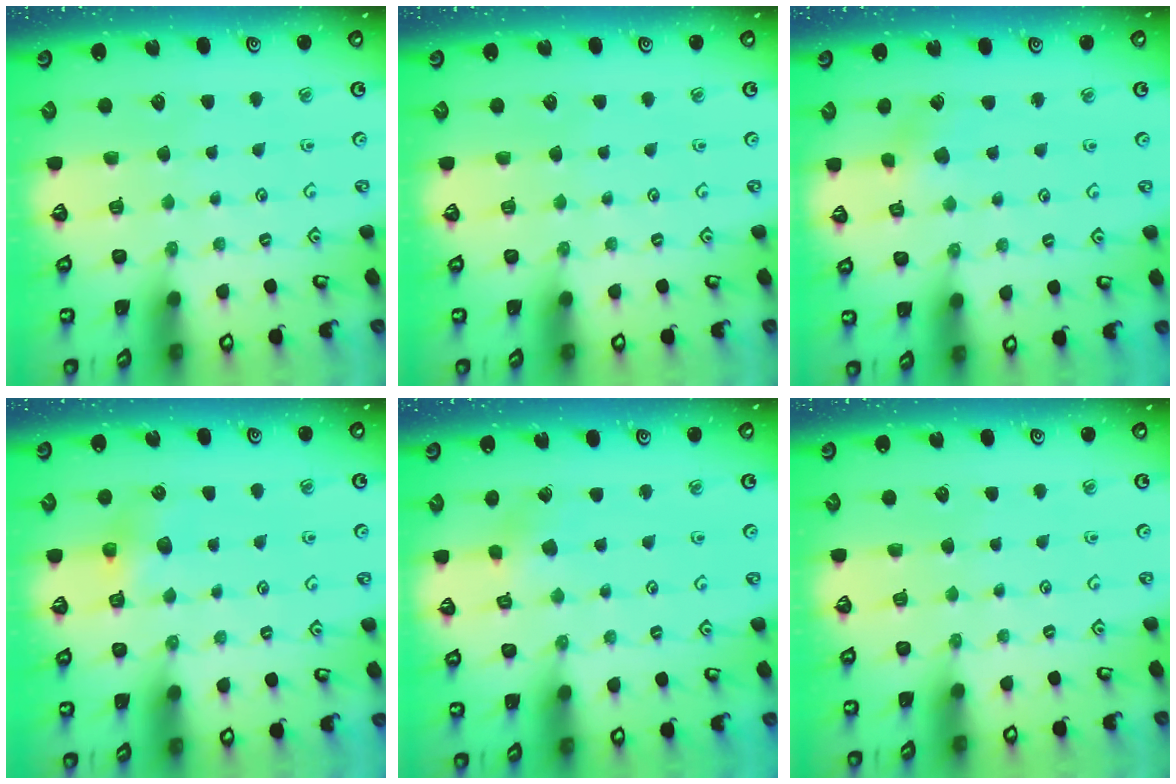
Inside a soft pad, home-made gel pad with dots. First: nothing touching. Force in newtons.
{"total": 0.0}
{"total": 2.5, "press": 2.3, "slide": 0.8}
{"total": 5.6, "press": 5.5, "slide": 0.4}
{"total": 2.7, "press": 2.7, "slide": 0.3}
{"total": 0.0}